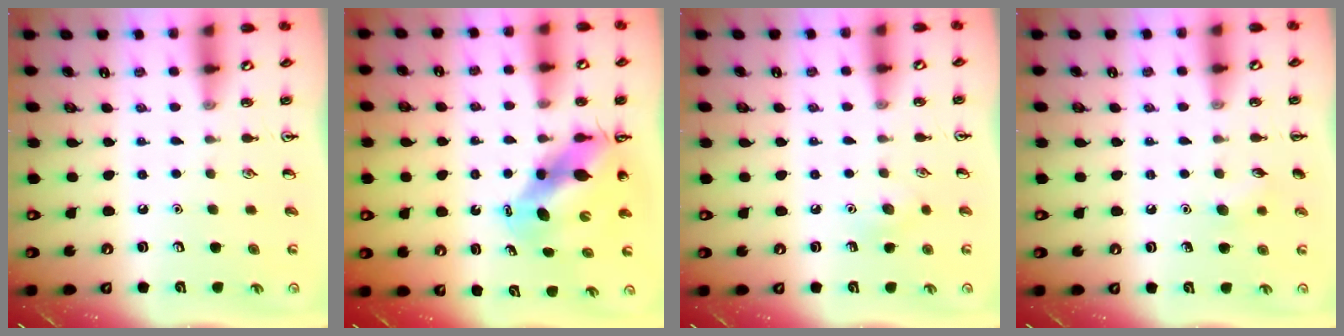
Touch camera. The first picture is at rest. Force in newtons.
{"total": 9.7, "press": 9.3, "slide": 2.9}
{"total": 6.5, "press": 6.2, "slide": 1.8}
{"total": 5.6, "press": 5.4, "slide": 1.5}